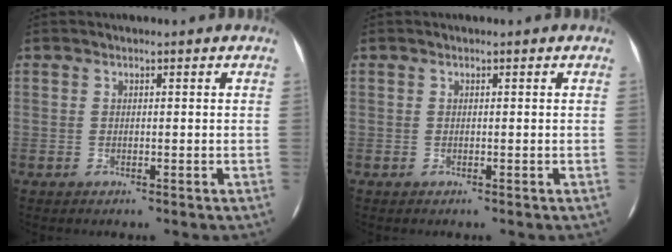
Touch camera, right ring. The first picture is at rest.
{"total": 0.0}